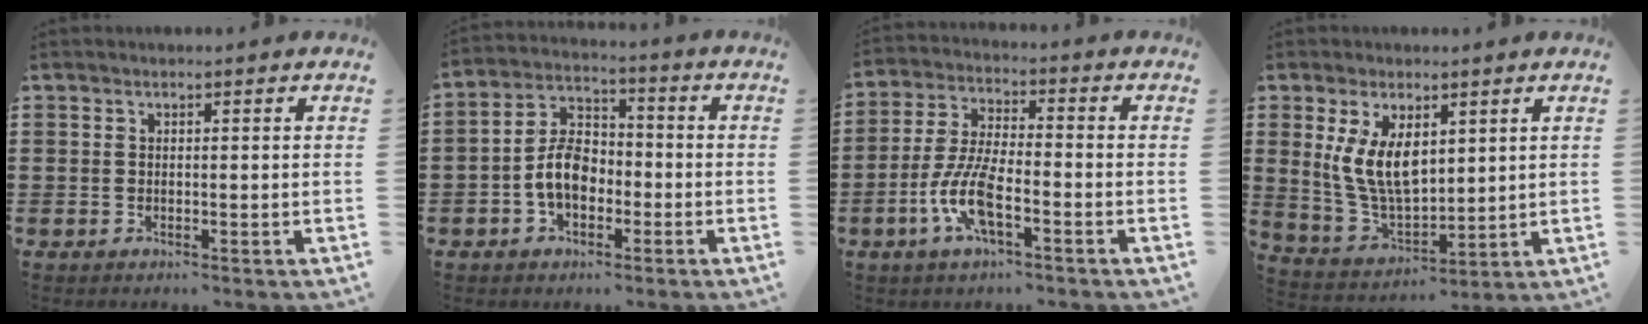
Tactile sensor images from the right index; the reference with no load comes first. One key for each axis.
{"total": 7.0, "fx": -2.0, "fy": 4.5, "fz": 4.9, "tx": -0.116, "ty": 0.009, "tz": -0.044}
{"total": 8.6, "fx": -3.5, "fy": 2.7, "fz": 7.3, "tx": -0.176, "ty": -0.011, "tz": -0.071}
{"total": 8.5, "fx": 2.9, "fy": 4.6, "fz": 6.4, "tx": -0.153, "ty": -0.005, "tz": 0.051}